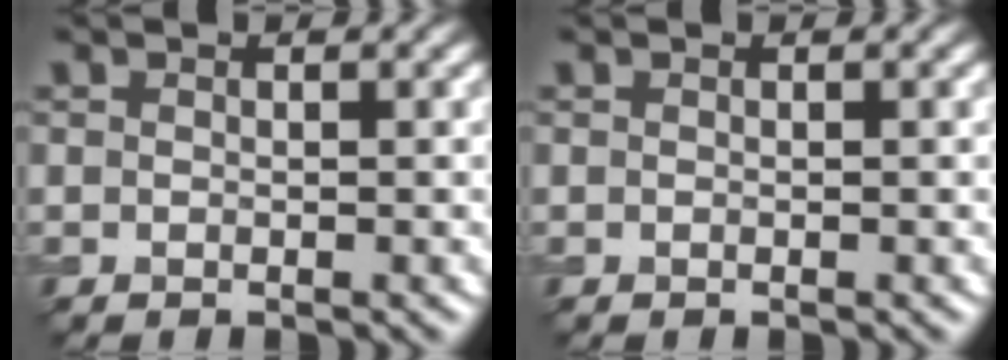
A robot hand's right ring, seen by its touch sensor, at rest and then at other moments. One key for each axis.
{"total": 0.0}